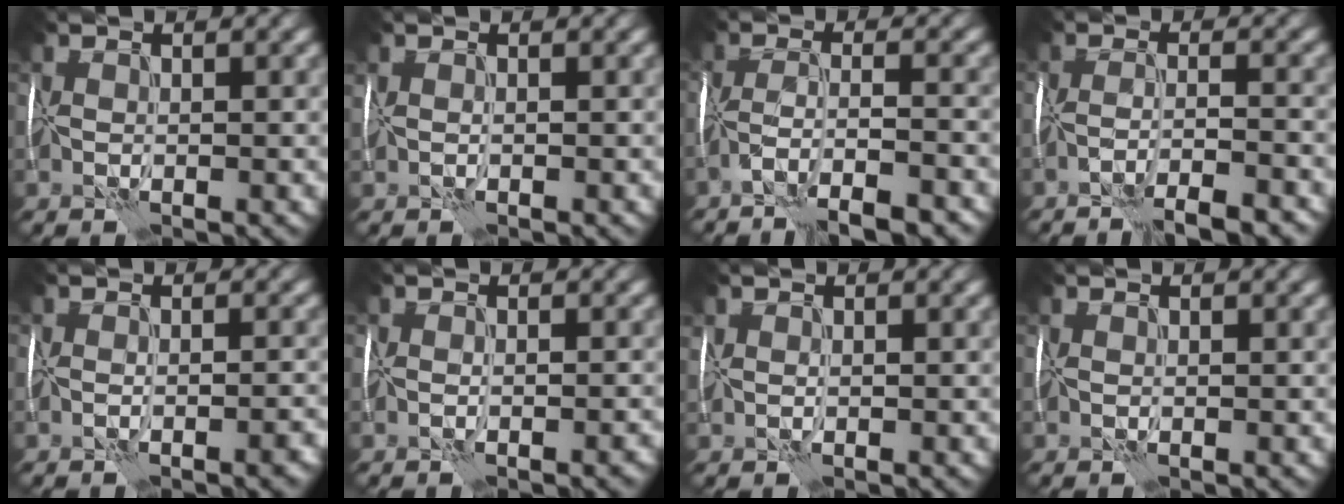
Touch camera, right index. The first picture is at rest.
{"total": 0.5, "force": [0.0, 0.3, 0.4], "torque": [-0.007, 0.001, 0.003]}
{"total": 6.5, "force": [-4.9, 1.2, 4.1], "torque": [-0.064, 0.008, -0.084]}
{"total": 5.4, "force": [-4.3, 0.7, 3.2], "torque": [-0.044, -0.002, -0.066]}
{"total": 1.7, "force": [-1.2, 0.4, 1.2], "torque": [-0.015, 0.006, -0.019]}
{"total": 1.3, "force": [-0.9, 0.5, 0.8], "torque": [-0.009, 0.005, -0.011]}
{"total": 0.9, "force": [0.3, 0.8, 0.4], "torque": [-0.007, 0.005, 0.004]}
{"total": 0.0}